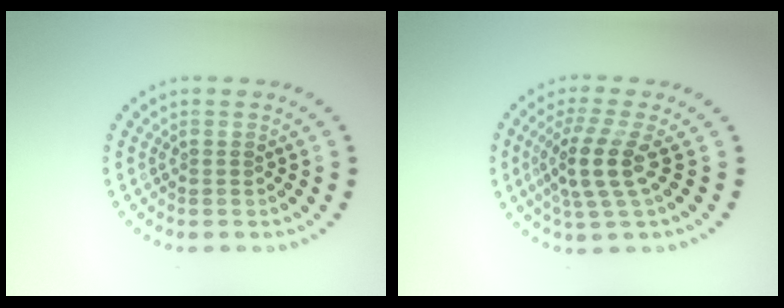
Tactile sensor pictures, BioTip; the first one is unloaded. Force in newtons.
{"total": 3.7, "press": 2.7, "slide": 2.5}